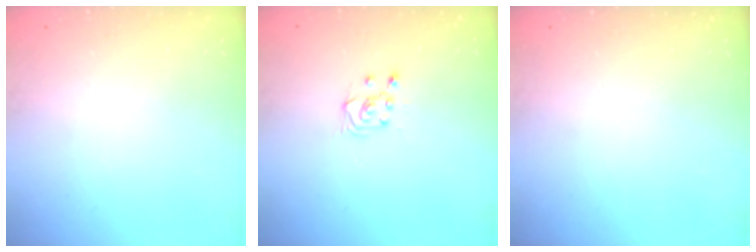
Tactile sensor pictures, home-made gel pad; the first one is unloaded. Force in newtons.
{"total": 4.5, "press": 4.4, "slide": 0.8}
{"total": 0.0}